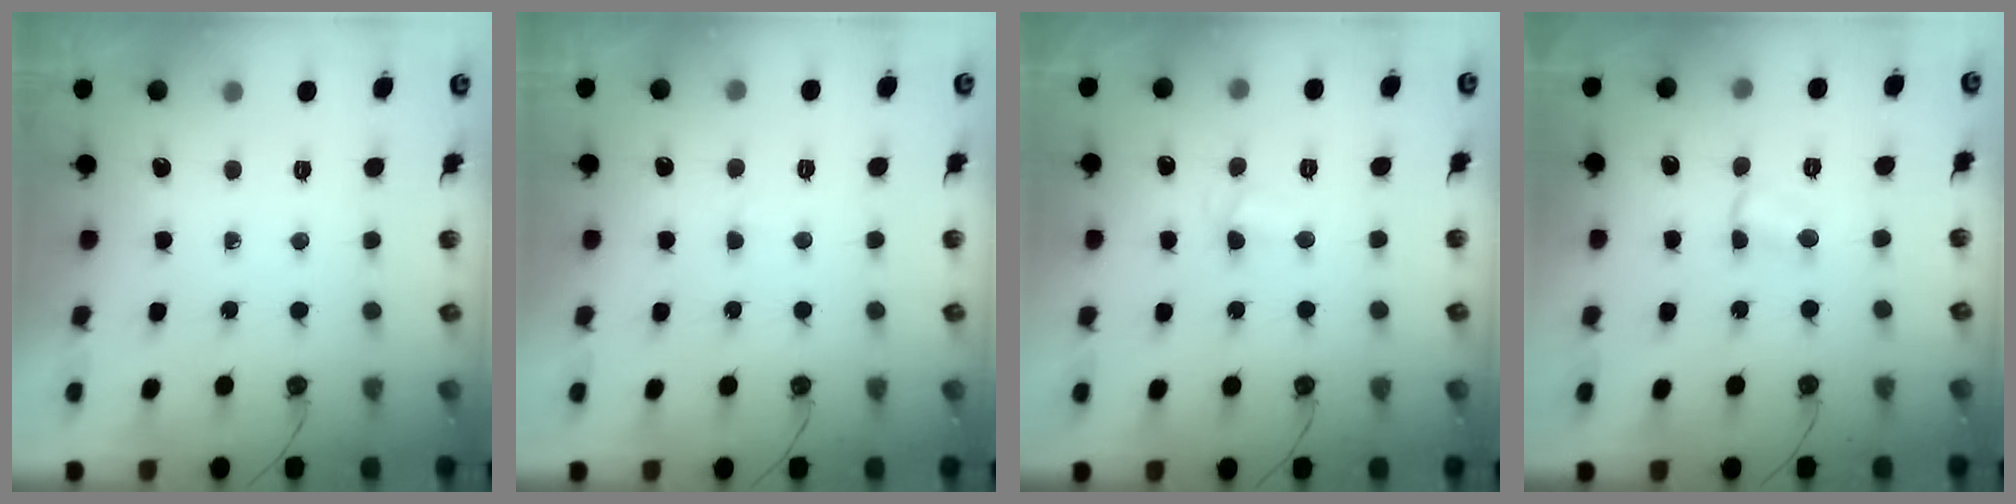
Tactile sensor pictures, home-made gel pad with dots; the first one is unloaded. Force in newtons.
{"total": 2.5, "press": 2.5, "slide": 0.4}
{"total": 3.8, "press": 3.8, "slide": 0.7}
{"total": 4.1, "press": 4.1, "slide": 0.5}